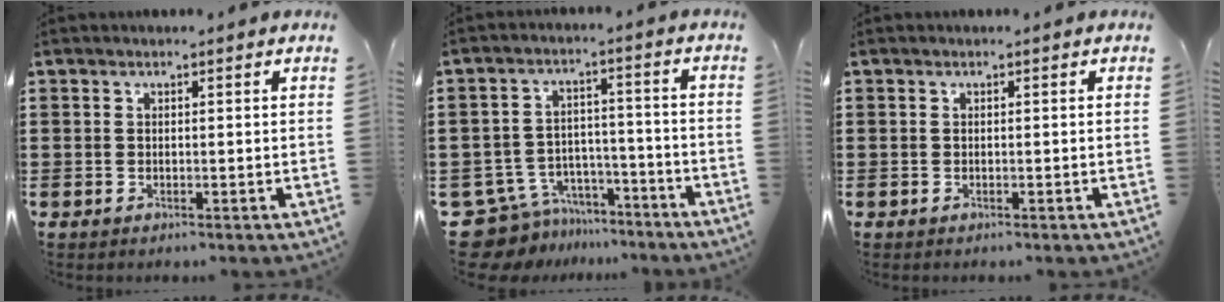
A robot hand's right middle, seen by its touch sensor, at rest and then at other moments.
{"total": 8.3, "force": [-7.5, 3.4, 1.0], "torque": [-0.045, 0.024, -0.152]}
{"total": 0.0}